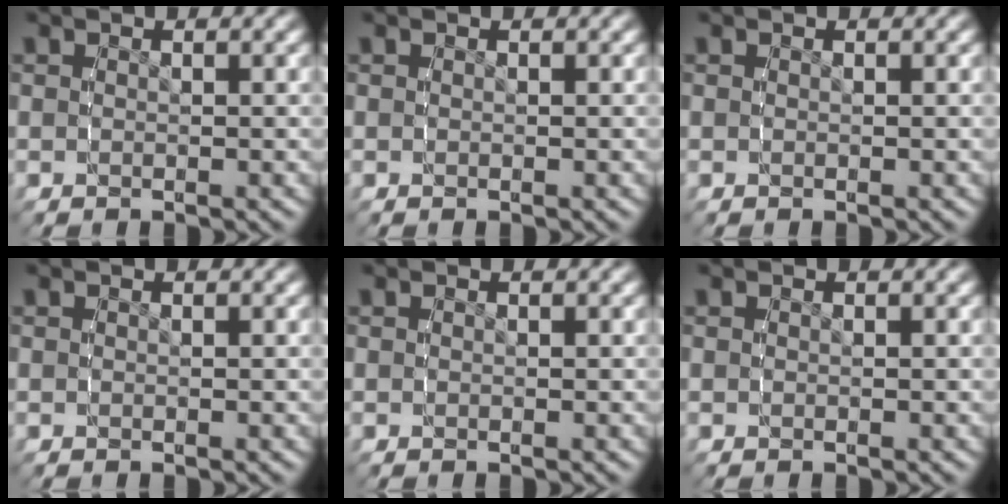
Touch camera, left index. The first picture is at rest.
{"total": 0.0}
{"total": 0.0}
{"total": 0.0}
{"total": 0.0}
{"total": 0.0}